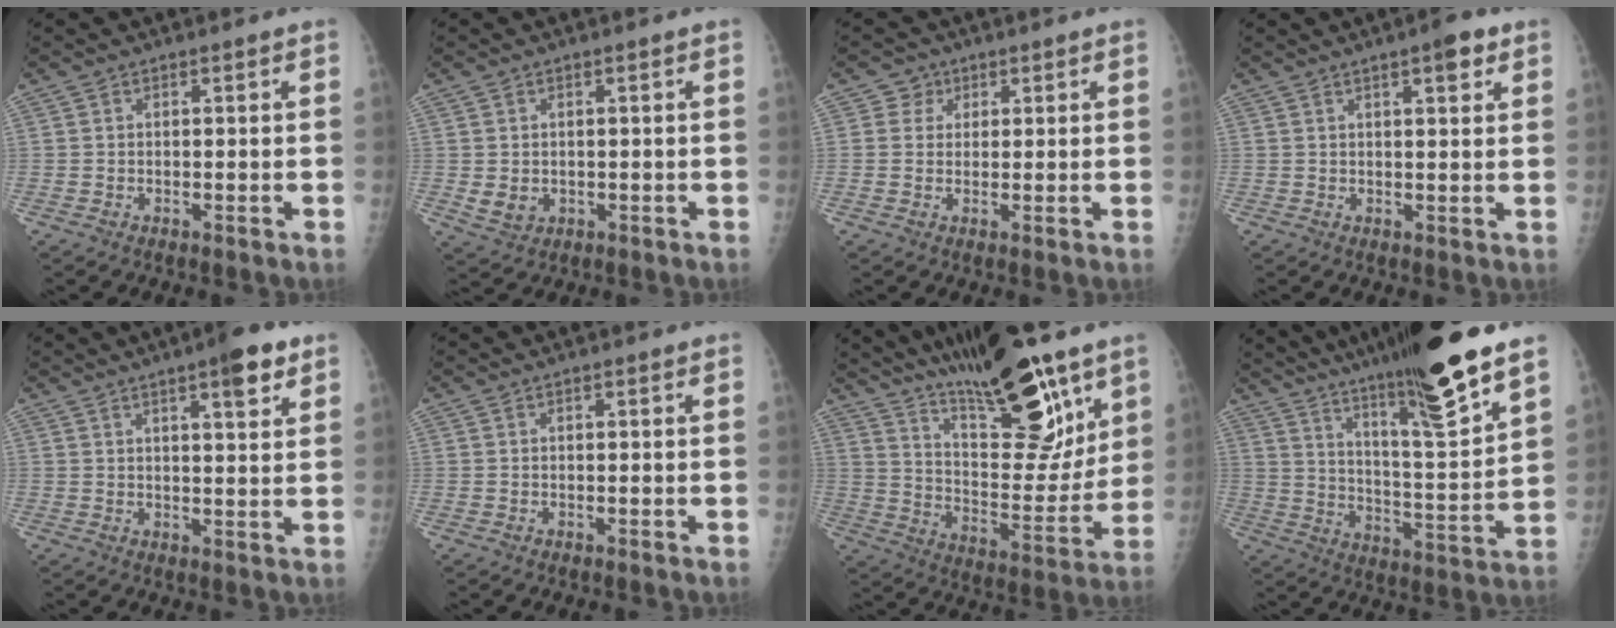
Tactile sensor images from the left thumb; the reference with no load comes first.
{"total": 3.6, "force": [-0.2, 3.0, 1.9], "torque": [-0.025, -0.003, 0.008]}
{"total": 2.8, "force": [1.1, 2.5, 0.1], "torque": [0.019, -0.002, 0.010]}
{"total": 4.4, "force": [2.5, 1.2, 3.4], "torque": [-0.038, -0.009, 0.030]}
{"total": 7.1, "force": [4.2, 1.6, 5.6], "torque": [-0.069, -0.018, 0.055]}
{"total": 0.0}
{"total": 23.5, "force": [15.7, 6.7, 16.1], "torque": [-0.218, -0.077, 0.261]}
{"total": 22.3, "force": [15.9, 1.7, 15.5], "torque": [-0.234, -0.070, 0.261]}